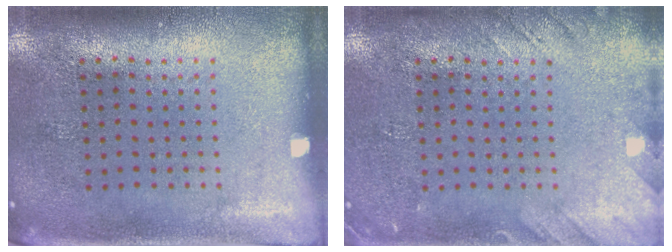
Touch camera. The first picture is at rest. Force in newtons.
{"total": 1.8, "press": 1.8, "slide": 0.1}